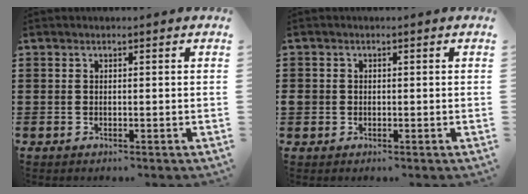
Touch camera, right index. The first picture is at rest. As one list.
[{"total": 1.4, "force": [-0.2, 1.3, 0.4], "torque": [-0.010, 0.006, -0.006]}]